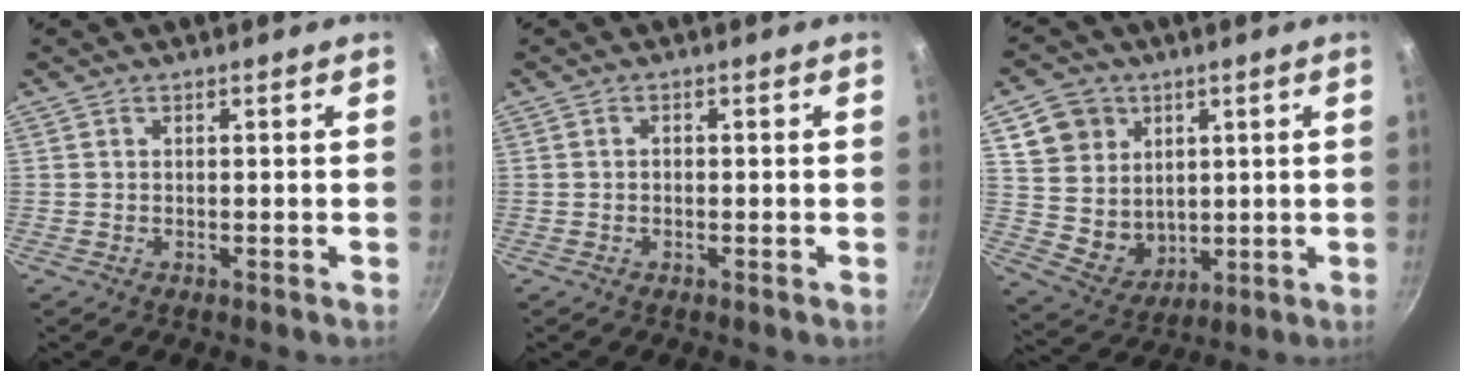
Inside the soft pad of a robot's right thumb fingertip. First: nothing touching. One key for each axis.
{"total": 0.8, "fx": -0.3, "fy": 0.6, "fz": 0.4, "tx": -0.007, "ty": 0.004, "tz": -0.005}
{"total": 12.3, "fx": 4.1, "fy": 10.8, "fz": 4.2, "tx": -0.043, "ty": -0.014, "tz": 0.092}